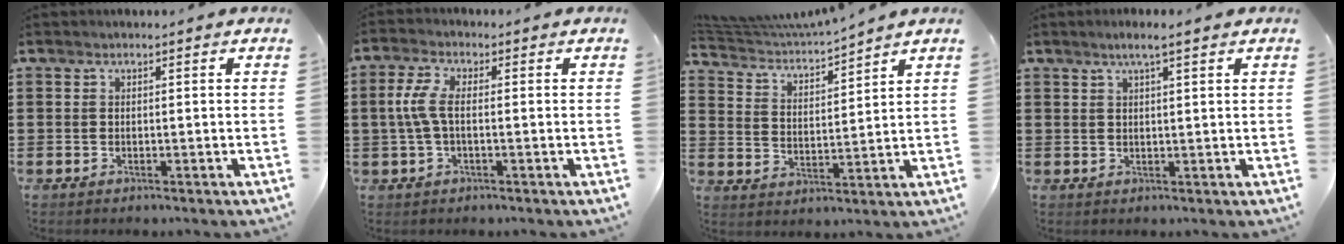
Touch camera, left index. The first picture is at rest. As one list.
[{"total": 4.6, "force": [0.0, 1.9, 4.1], "torque": [-0.100, 0.000, -0.007]}, {"total": 4.6, "force": [4.4, 0.0, 1.2], "torque": [-0.047, -0.030, 0.074]}, {"total": 2.8, "force": [1.9, 0.0, 2.0], "torque": [-0.042, 0.003, 0.032]}]